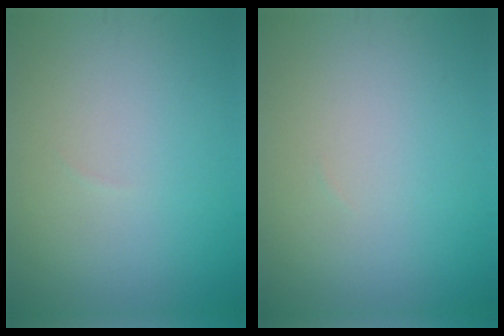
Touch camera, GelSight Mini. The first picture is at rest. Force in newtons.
{"total": 0.0}